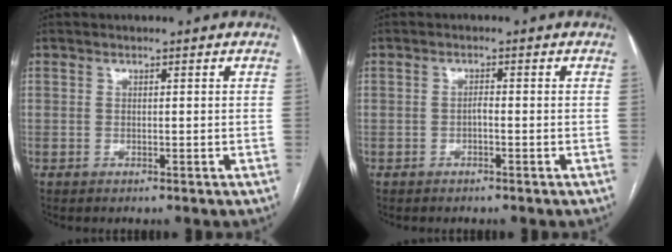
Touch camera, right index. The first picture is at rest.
{"total": 1.2, "force": [-0.6, 0.3, 1.0], "torque": [-0.017, 0.004, -0.012]}